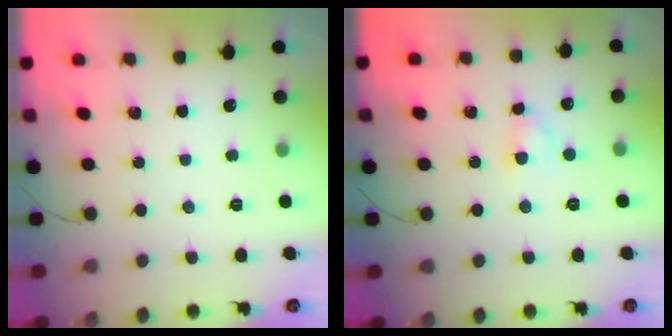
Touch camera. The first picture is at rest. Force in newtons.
{"total": 3.0, "press": 2.8, "slide": 1.2}